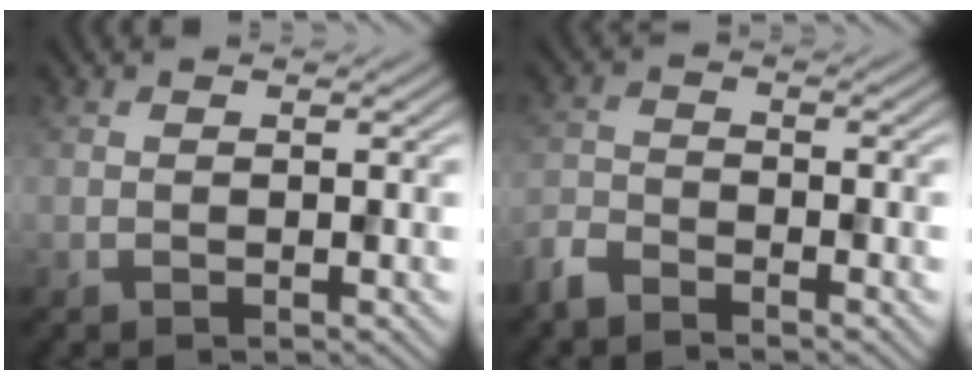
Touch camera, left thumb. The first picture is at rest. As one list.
[{"total": 3.4, "force": [-3.0, 1.0, 1.2], "torque": [-0.030, -0.007, -0.076]}]